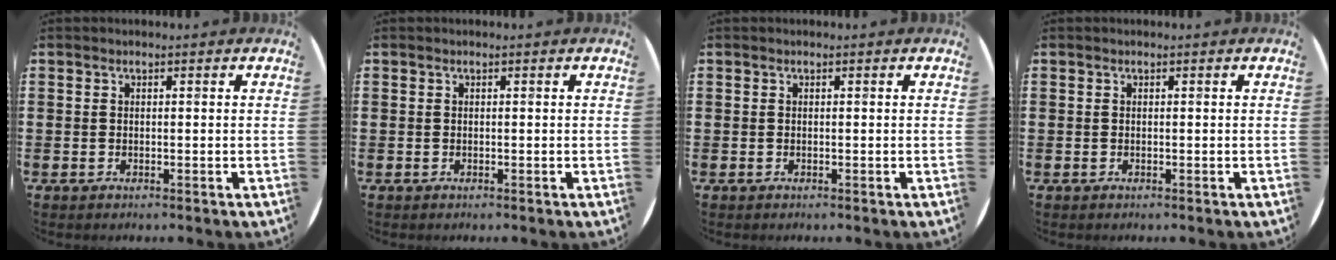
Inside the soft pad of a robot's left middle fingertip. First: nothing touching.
{"total": 0.0}
{"total": 0.0}
{"total": 0.0}